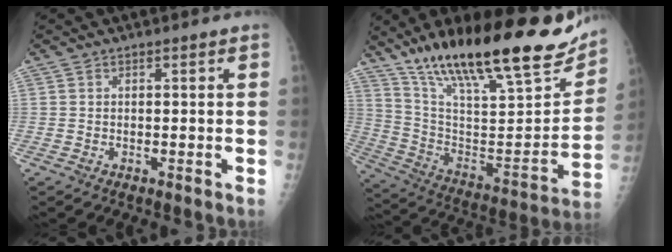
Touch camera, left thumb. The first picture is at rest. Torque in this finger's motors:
{"motor_torque": [1.16, 1.03, 1.48, -1.29, 0.14]}